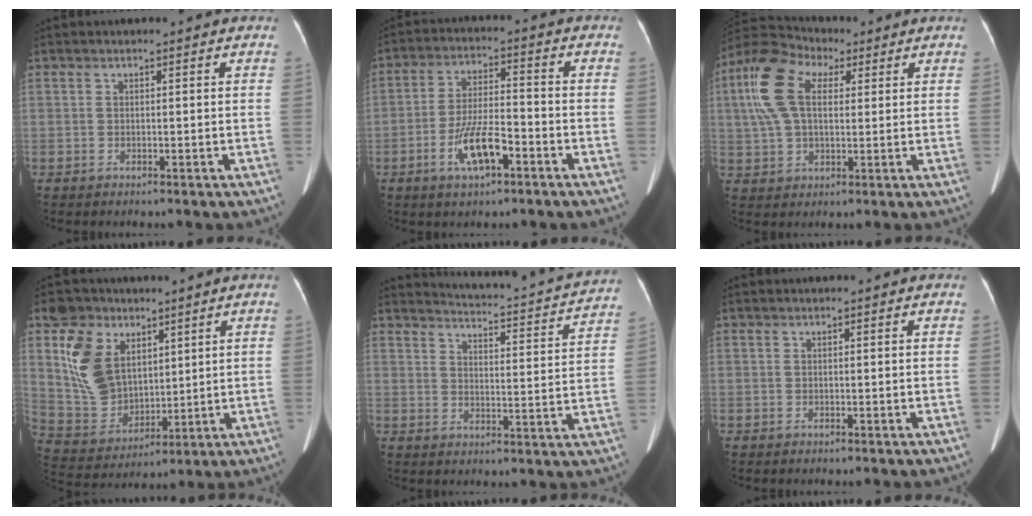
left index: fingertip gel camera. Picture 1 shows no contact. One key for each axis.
{"total": 8.0, "fx": -4.2, "fy": 2.0, "fz": 6.6, "tx": -0.129, "ty": -0.006, "tz": -0.071}
{"total": 10.8, "fx": 3.4, "fy": 5.9, "fz": 8.4, "tx": -0.202, "ty": 0.038, "tz": 0.067}
{"total": 12.5, "fx": 5.5, "fy": 9.1, "fz": 6.7, "tx": -0.161, "ty": 0.018, "tz": 0.122}
{"total": 16.8, "fx": 16.2, "fy": 1.3, "fz": 4.5, "tx": -0.064, "ty": -0.056, "tz": 0.187}
{"total": 0.0}